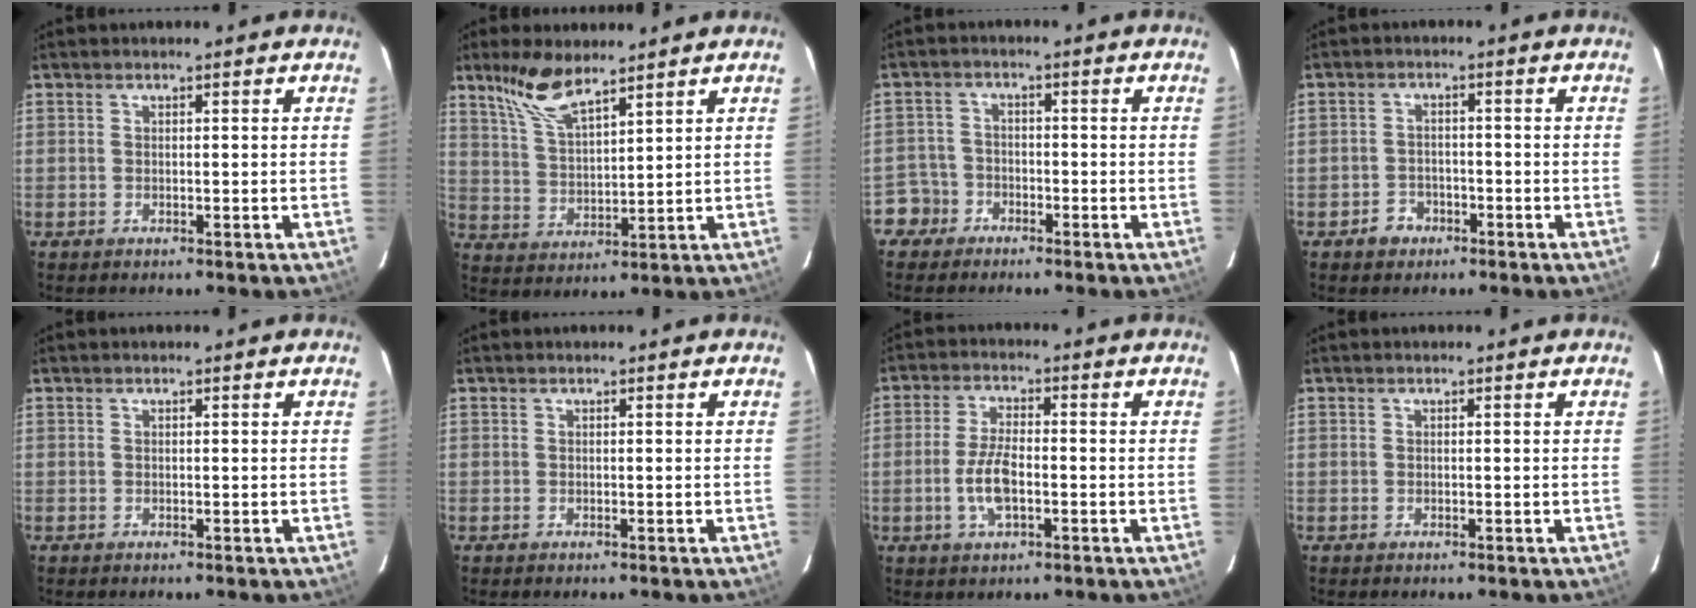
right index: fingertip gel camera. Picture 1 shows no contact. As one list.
[{"total": 8.8, "force": [6.7, 2.4, 5.2], "torque": [-0.107, 0.010, 0.142]}, {"total": 4.4, "force": [-2.7, 3.4, -0.4], "torque": [0.008, 0.021, -0.056]}, {"total": 3.6, "force": [-2.2, 2.9, 0.5], "torque": [-0.017, 0.011, -0.033]}, {"total": 0.0}, {"total": 0.0}, {"total": 6.8, "force": [-2.0, 2.7, 5.9], "torque": [-0.125, -0.001, -0.037]}, {"total": 0.0}]